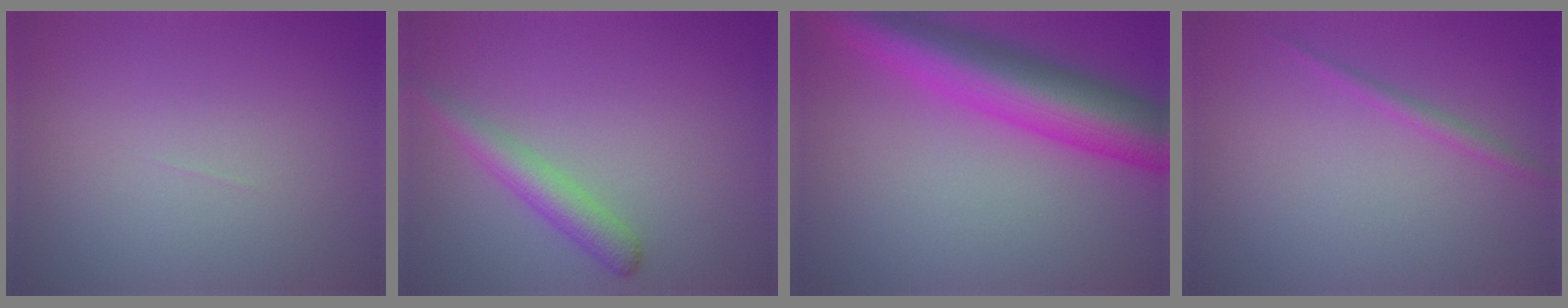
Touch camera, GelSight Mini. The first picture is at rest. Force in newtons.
{"total": 2.8, "press": 2.8, "slide": 0.1}
{"total": 9.7, "press": 9.7, "slide": 0.3}
{"total": 1.1, "press": 1.1, "slide": 0.1}